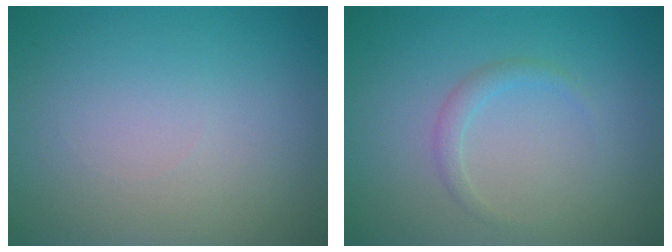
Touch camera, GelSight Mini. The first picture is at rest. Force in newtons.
{"total": 1.2, "press": 1.1, "slide": 0.2}